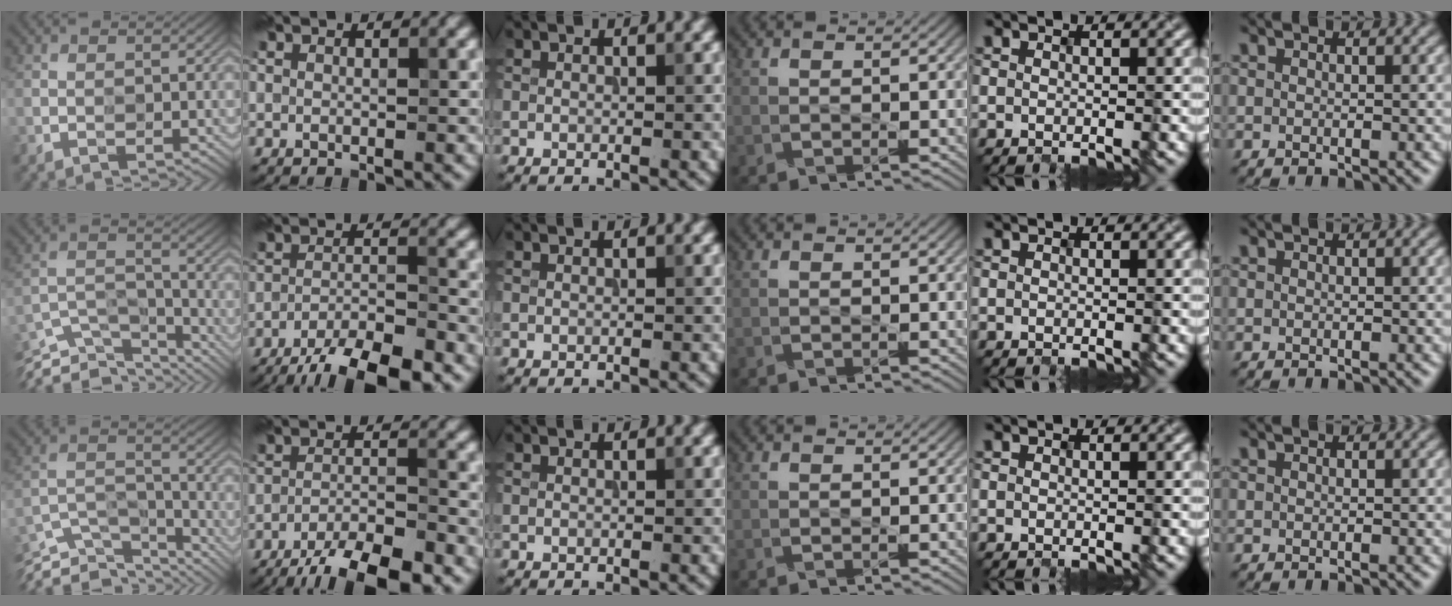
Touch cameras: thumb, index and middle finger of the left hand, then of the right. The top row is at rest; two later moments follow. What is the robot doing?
{"motion": "insert", "object": "pill capsule"}